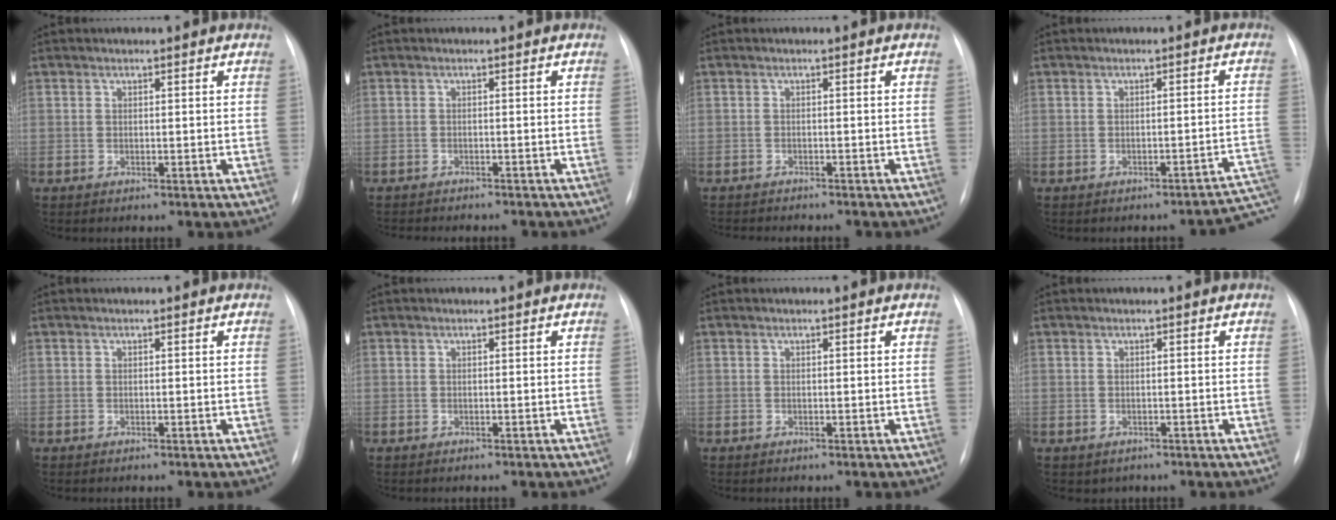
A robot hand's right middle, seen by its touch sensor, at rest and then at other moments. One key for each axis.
{"total": 7.7, "fx": -6.9, "fy": 1.8, "fz": 2.9, "tx": -0.032, "ty": -0.002, "tz": -0.085}
{"total": 7.1, "fx": -6.3, "fy": 1.6, "fz": 2.7, "tx": -0.032, "ty": -0.001, "tz": -0.080}
{"total": 4.4, "fx": -3.8, "fy": 0.7, "fz": 2.0, "tx": -0.001, "ty": 0.029, "tz": -0.033}
{"total": 0.0}
{"total": 0.0}
{"total": 0.0}
{"total": 1.3, "fx": -0.7, "fy": 1.1, "fz": 0.2, "tx": -0.004, "ty": 0.002, "tz": -0.004}